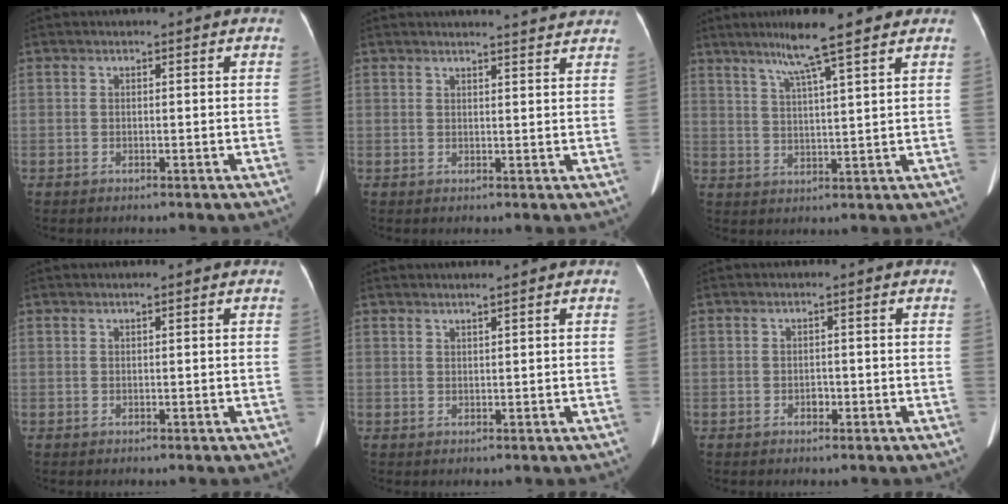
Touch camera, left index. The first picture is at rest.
{"total": 6.3, "force": [6.2, 0.1, 1.4], "torque": [-0.019, 0.002, 0.058]}
{"total": 9.2, "force": [6.5, -0.4, 6.4], "torque": [-0.104, 0.017, 0.106]}
{"total": 0.0}
{"total": 0.8, "force": [0.7, -0.3, 0.3], "torque": [-0.015, -0.003, 0.020]}
{"total": 1.0, "force": [-0.5, 0.7, 0.5], "torque": [-0.009, 0.002, -0.006]}